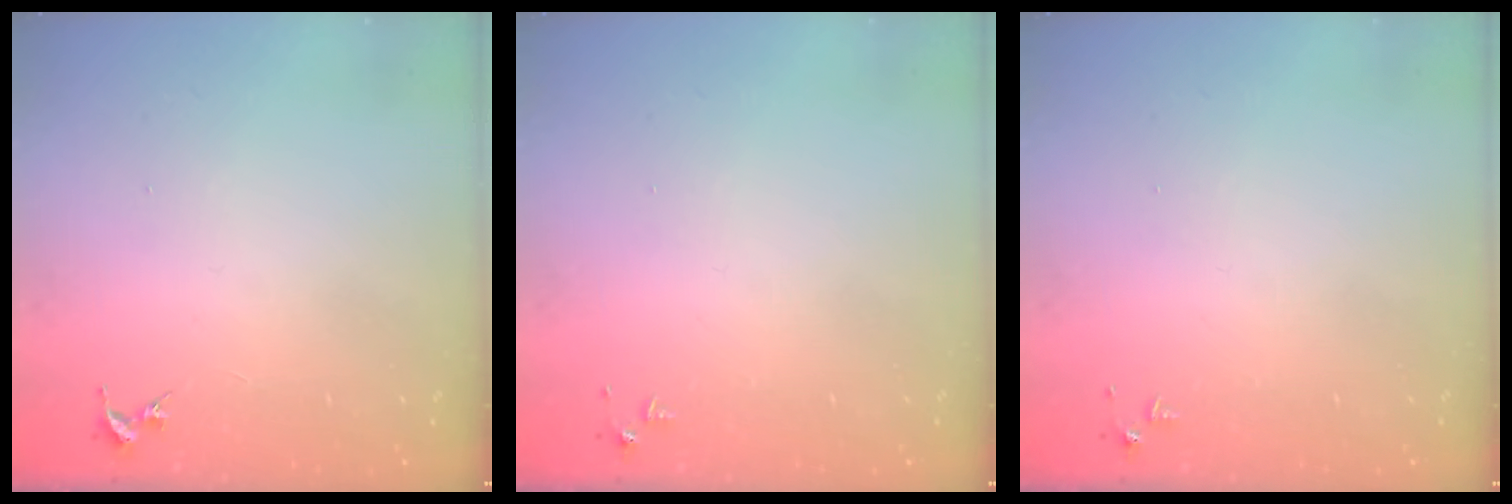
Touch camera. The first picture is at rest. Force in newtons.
{"total": 3.0, "press": 3.0, "slide": 0.5}
{"total": 3.0, "press": 3.0, "slide": 0.5}